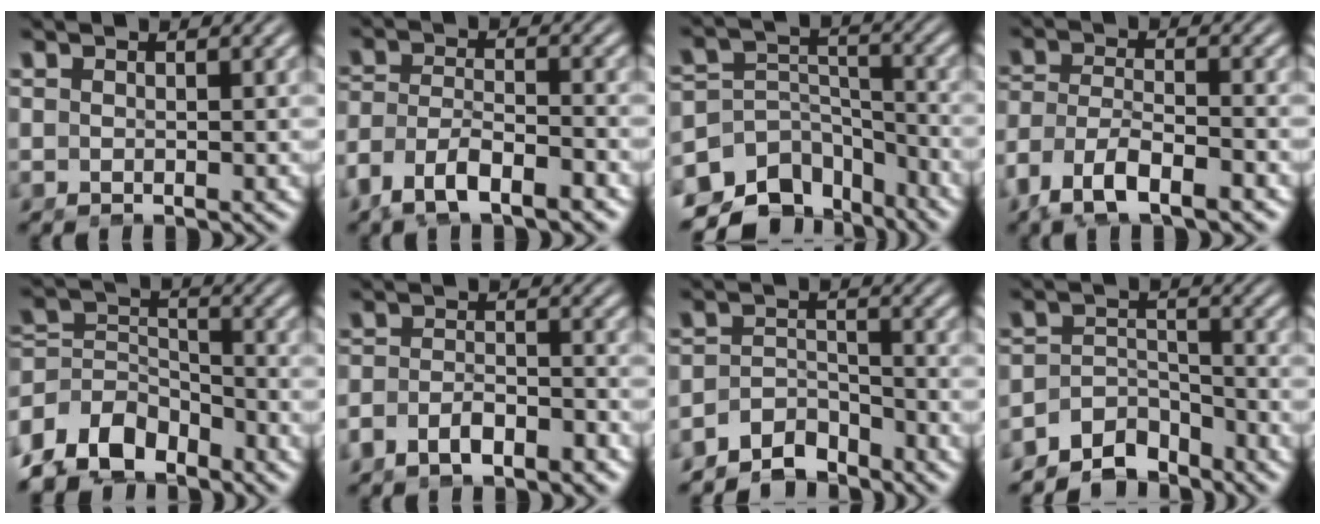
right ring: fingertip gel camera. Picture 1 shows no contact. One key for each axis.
{"total": 5.5, "fx": -3.4, "fy": 3.2, "fz": 3.0, "tx": -0.075, "ty": -0.028, "tz": -0.048}
{"total": 11.5, "fx": -6.7, "fy": 7.9, "fz": 5.0, "tx": -0.102, "ty": -0.046, "tz": -0.099}
{"total": 6.5, "fx": -3.4, "fy": 3.9, "fz": 3.8, "tx": -0.101, "ty": -0.037, "tz": -0.043}
{"total": 8.8, "fx": -4.6, "fy": 6.2, "fz": 4.3, "tx": -0.094, "ty": -0.054, "tz": -0.058}
{"total": 3.6, "fx": -3.0, "fy": 1.3, "fz": 1.6, "tx": -0.023, "ty": -0.009, "tz": -0.049}
{"total": 6.7, "fx": -5.1, "fy": 3.7, "fz": 2.2, "tx": -0.041, "ty": -0.032, "tz": -0.077}
{"total": 7.5, "fx": -5.7, "fy": 4.3, "fz": 2.5, "tx": -0.046, "ty": -0.034, "tz": -0.085}